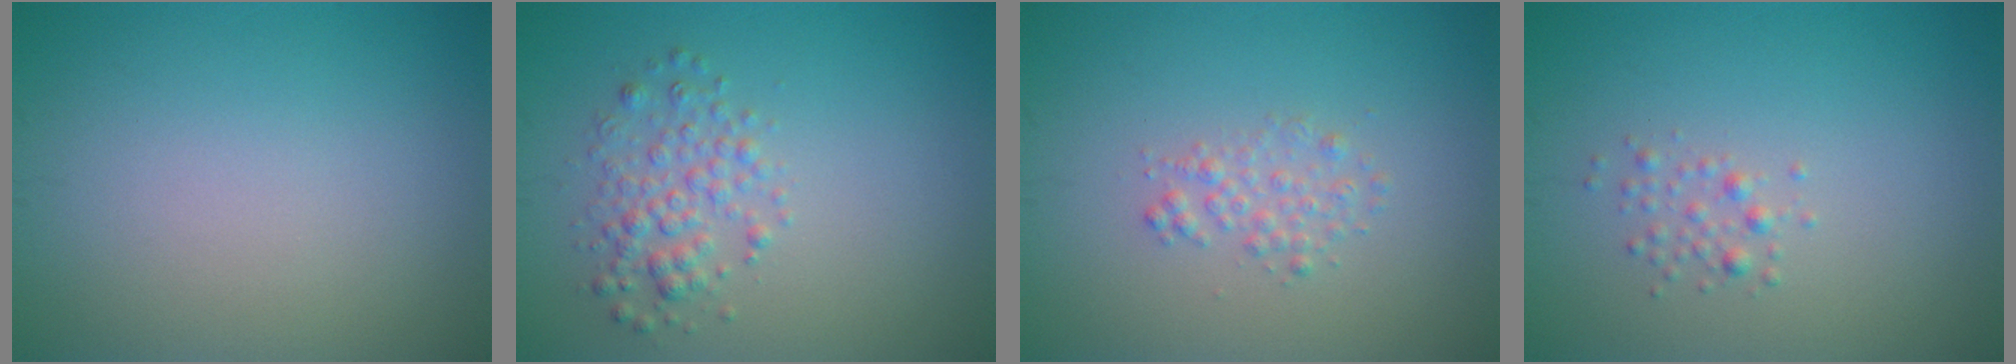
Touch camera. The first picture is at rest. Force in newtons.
{"total": 2.6, "press": 2.6, "slide": 0.0}
{"total": 1.5, "press": 1.5, "slide": 0.0}
{"total": 1.2, "press": 1.2, "slide": 0.0}